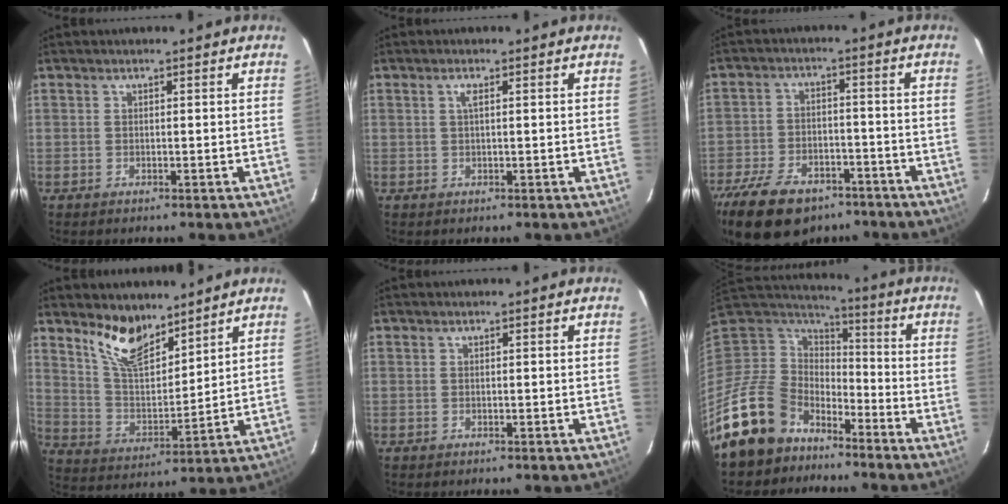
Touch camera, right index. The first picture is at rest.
{"total": 1.1, "force": [0.3, 0.0, 1.0], "torque": [-0.022, 0.002, 0.005]}
{"total": 18.0, "force": [-12.3, 9.8, 8.8], "torque": [-0.207, -0.010, -0.191]}
{"total": 11.1, "force": [8.5, 4.2, 5.8], "torque": [-0.111, 0.000, 0.167]}
{"total": 0.0}
{"total": 15.4, "force": [-11.3, 9.9, 3.0], "torque": [-0.106, 0.018, -0.199]}